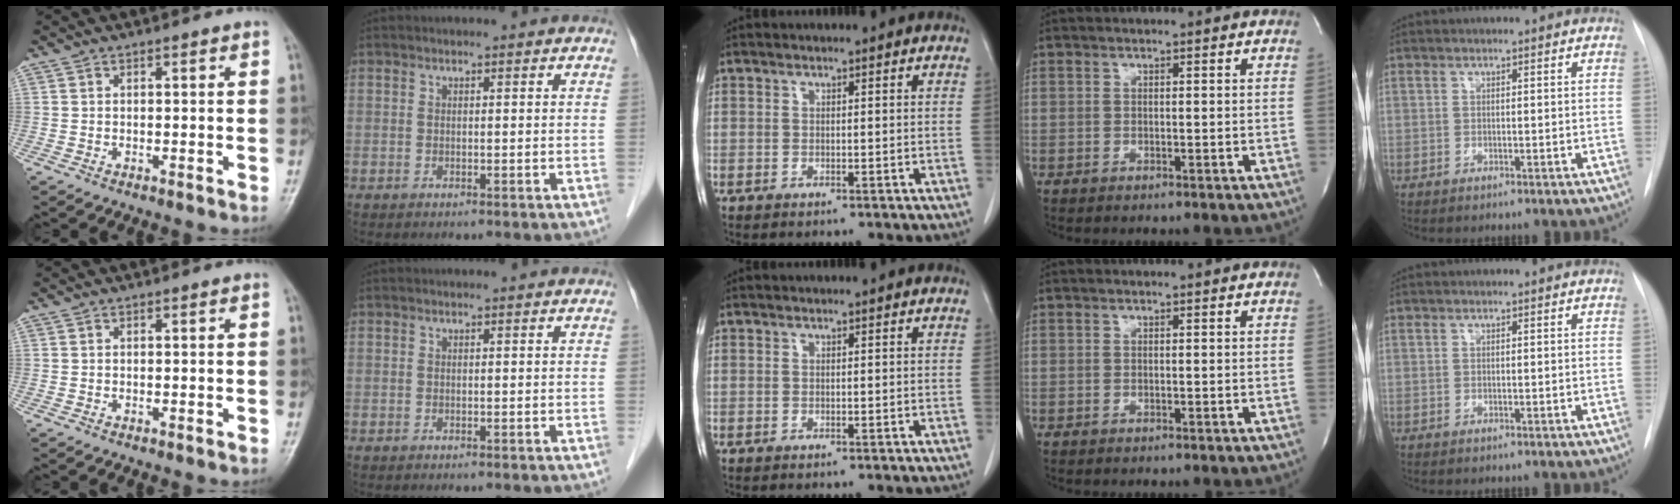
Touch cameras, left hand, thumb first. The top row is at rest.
{}